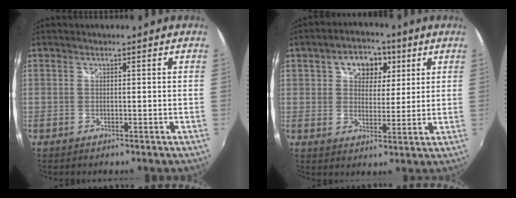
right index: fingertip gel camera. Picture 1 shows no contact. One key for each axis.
{"total": 9.1, "fx": 3.7, "fy": 6.3, "fz": 5.3, "tx": -0.090, "ty": 0.022, "tz": 0.059}